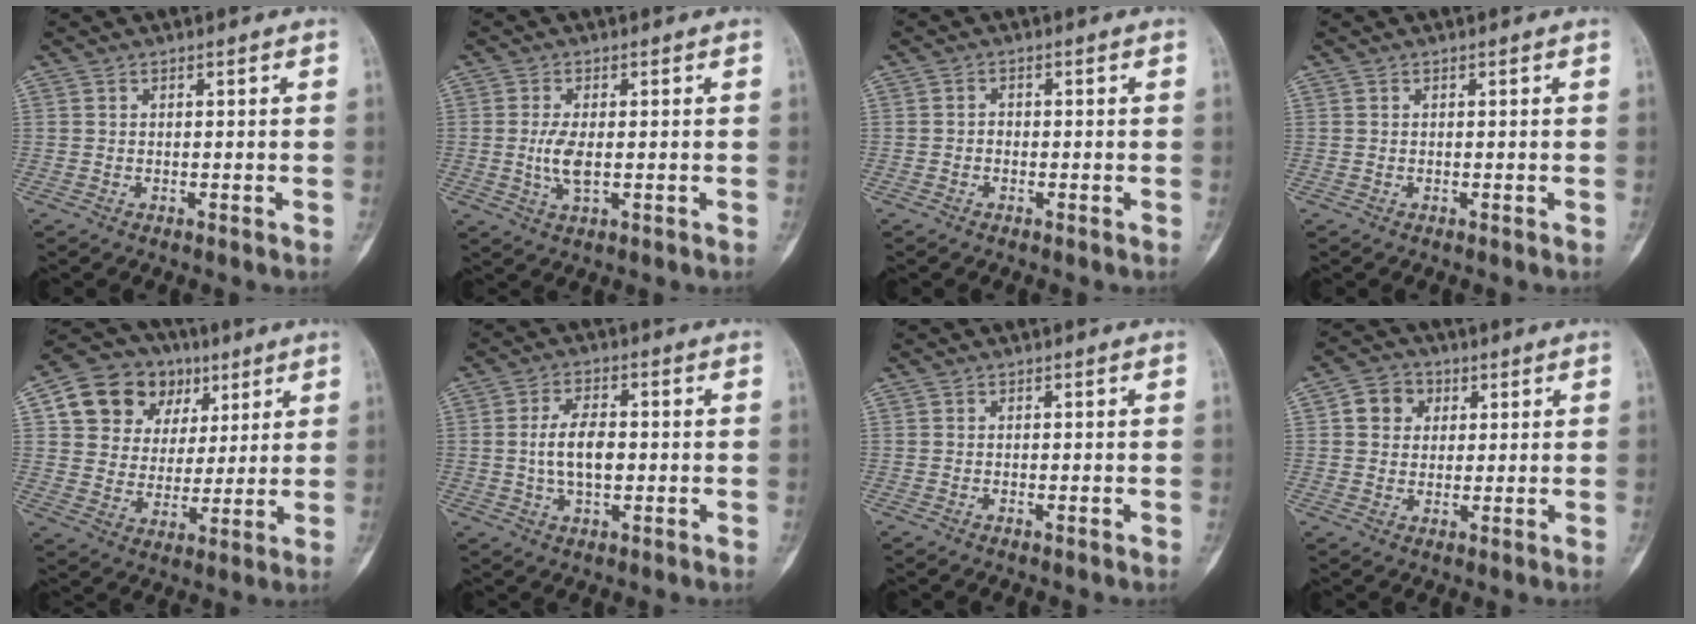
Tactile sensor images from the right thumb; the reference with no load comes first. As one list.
[{"total": 4.6, "force": [-0.2, 1.9, 4.2], "torque": [-0.094, -0.008, -0.002]}, {"total": 1.2, "force": [-0.4, 1.0, 0.5], "torque": [0.000, 0.005, -0.011]}, {"total": 0.0}, {"total": 15.8, "force": [6.7, 12.9, 6.3], "torque": [-0.065, 0.004, 0.116]}, {"total": 7.5, "force": [-0.1, 4.0, 6.4], "torque": [-0.116, 0.006, -0.004]}, {"total": 0.0}, {"total": 6.2, "force": [1.9, 5.3, 2.6], "torque": [-0.019, 0.002, 0.027]}]